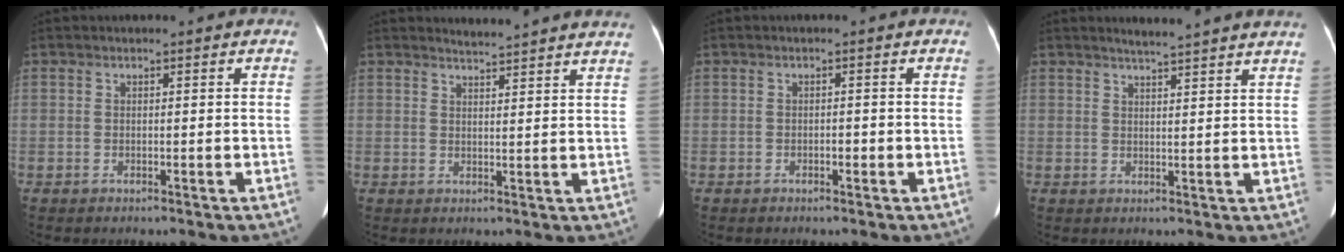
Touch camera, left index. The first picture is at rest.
{"total": 8.4, "force": [8.2, -0.5, 1.8], "torque": [-0.026, -0.005, 0.084]}
{"total": 0.9, "force": [-0.5, 0.4, 0.7], "torque": [-0.009, 0.001, -0.007]}
{"total": 9.2, "force": [8.4, -0.5, 3.6], "torque": [-0.051, 0.008, 0.091]}